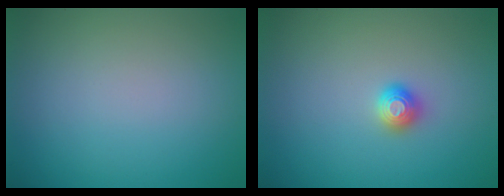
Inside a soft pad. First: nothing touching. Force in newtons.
{"total": 1.2, "press": 1.2, "slide": 0.2}